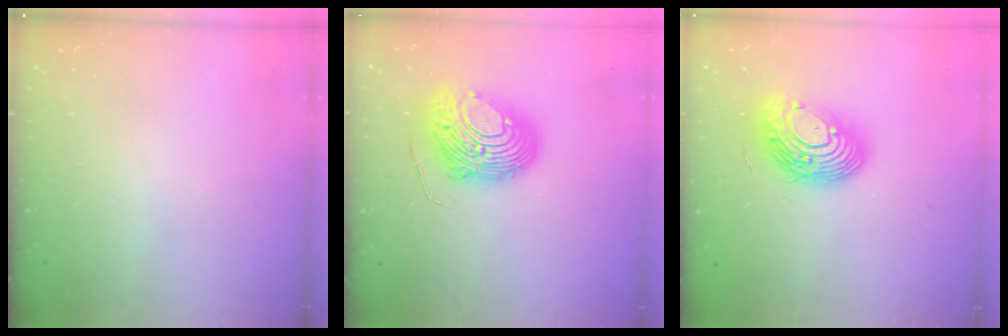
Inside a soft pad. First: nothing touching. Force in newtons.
{"total": 13.5, "press": 13.4, "slide": 1.4}
{"total": 15.5, "press": 15.5, "slide": 1.4}